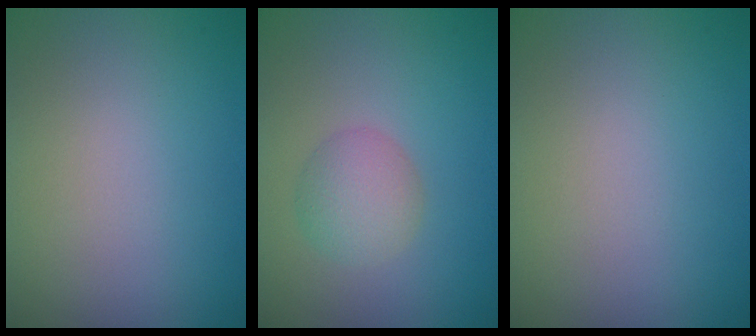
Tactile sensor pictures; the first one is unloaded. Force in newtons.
{"total": 2.8, "press": 2.8, "slide": 0.1}
{"total": 0.0}